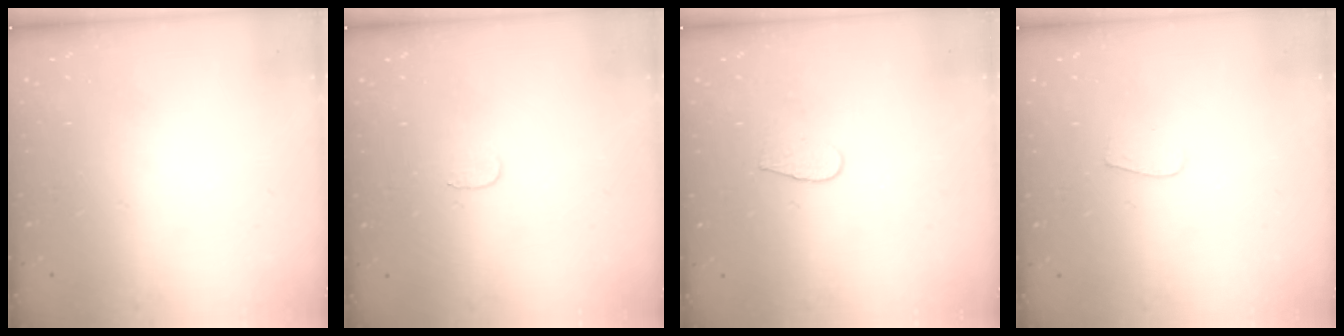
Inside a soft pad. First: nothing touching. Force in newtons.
{"total": 3.0, "press": 3.0, "slide": 0.3}
{"total": 4.7, "press": 4.7, "slide": 0.4}
{"total": 3.5, "press": 3.5, "slide": 0.3}